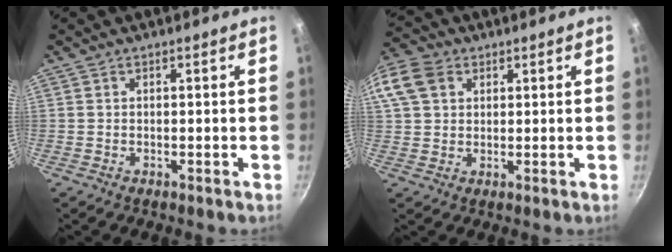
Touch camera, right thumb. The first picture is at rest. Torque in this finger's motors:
{"motor_torque": [-0.11, 0.54, 0.59, -0.56, 0.20]}